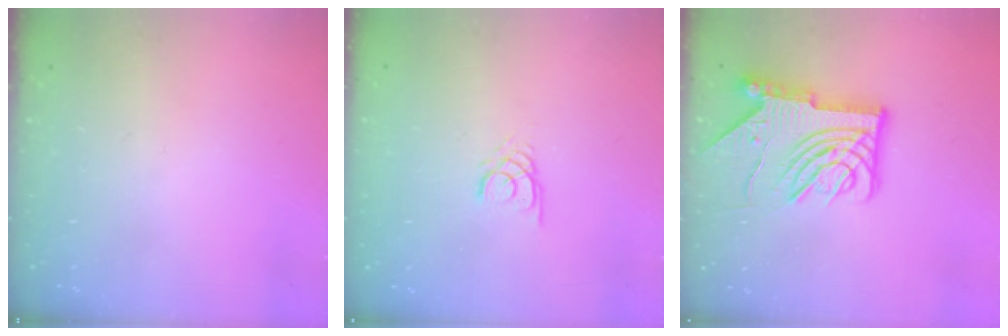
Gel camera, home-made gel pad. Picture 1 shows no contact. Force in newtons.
{"total": 2.2, "press": 2.2, "slide": 0.2}
{"total": 12.2, "press": 12.1, "slide": 1.4}